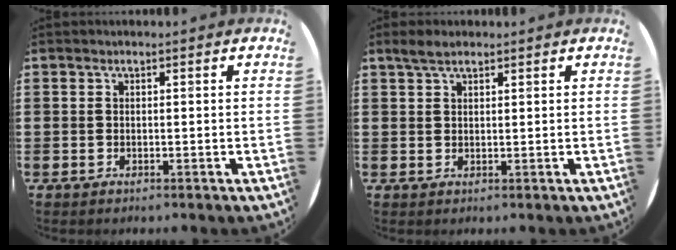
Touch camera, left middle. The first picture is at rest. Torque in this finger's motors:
{"motor_torque": [0.21, -0.18, -0.02, 0.01]}